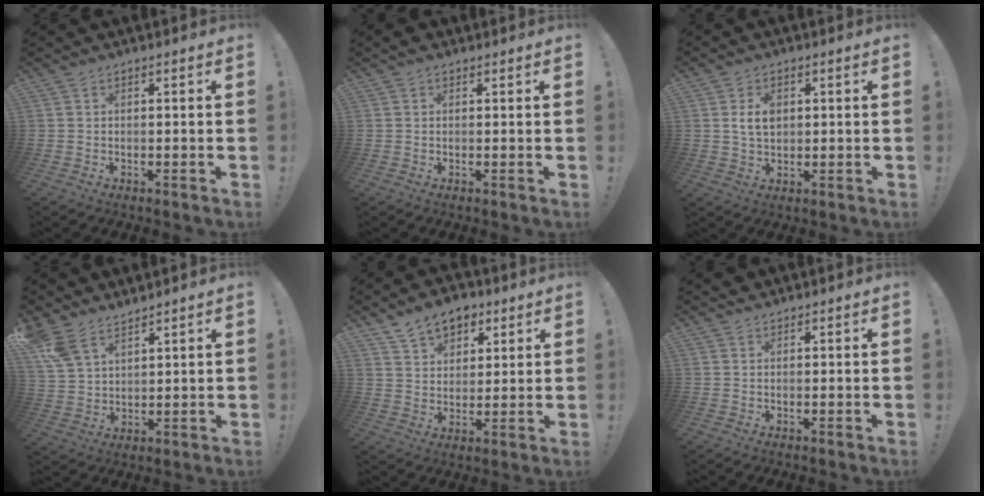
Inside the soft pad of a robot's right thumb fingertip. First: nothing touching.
{"total": 1.3, "force": [1.0, 0.7, 0.5], "torque": [-0.004, 0.000, 0.017]}
{"total": 5.3, "force": [1.0, 3.5, 3.8], "torque": [-0.054, 0.002, 0.016]}
{"total": 8.6, "force": [6.9, 4.1, 3.2], "torque": [-0.071, -0.035, 0.139]}
{"total": 9.9, "force": [6.7, 6.3, 3.7], "torque": [-0.060, -0.032, 0.129]}
{"total": 1.2, "force": [1.2, 0.2, 0.1], "torque": [0.014, -0.007, 0.020]}